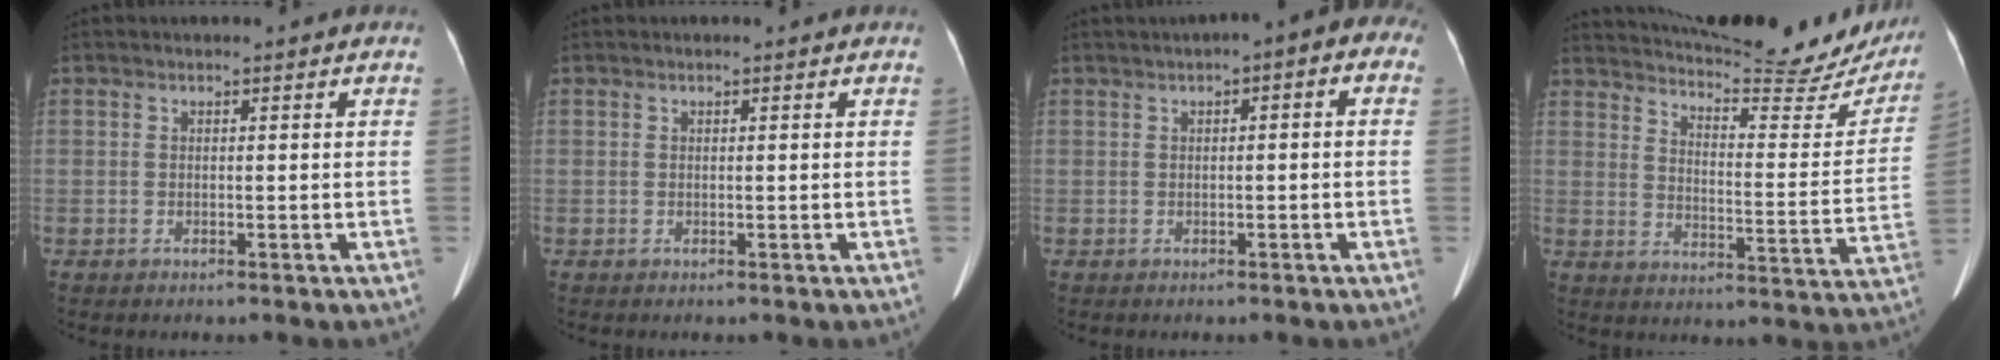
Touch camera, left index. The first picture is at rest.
{"total": 0.6, "force": [0.6, 0.1, 0.2], "torque": [-0.007, 0.006, 0.008]}
{"total": 4.6, "force": [1.3, 1.9, 4.0], "torque": [-0.044, 0.033, 0.009]}
{"total": 24.6, "force": [22.9, 3.1, 8.3], "torque": [-0.122, -0.073, 0.284]}